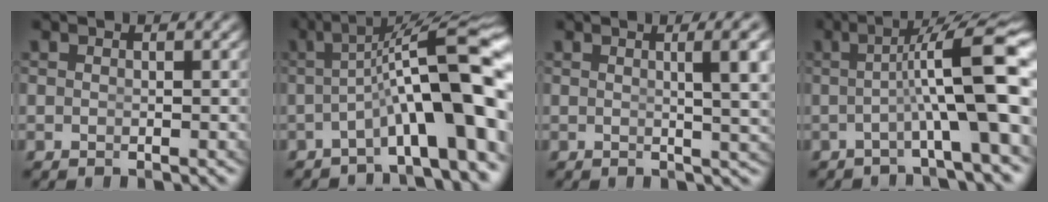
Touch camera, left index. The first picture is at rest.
{"total": 10.0, "force": [-0.9, 2.7, 9.5], "torque": [-0.132, 0.008, -0.009]}
{"total": 4.0, "force": [1.1, 0.1, 3.8], "torque": [-0.045, -0.003, 0.021]}
{"total": 7.3, "force": [-0.6, 0.7, 7.2], "torque": [-0.095, 0.006, -0.006]}